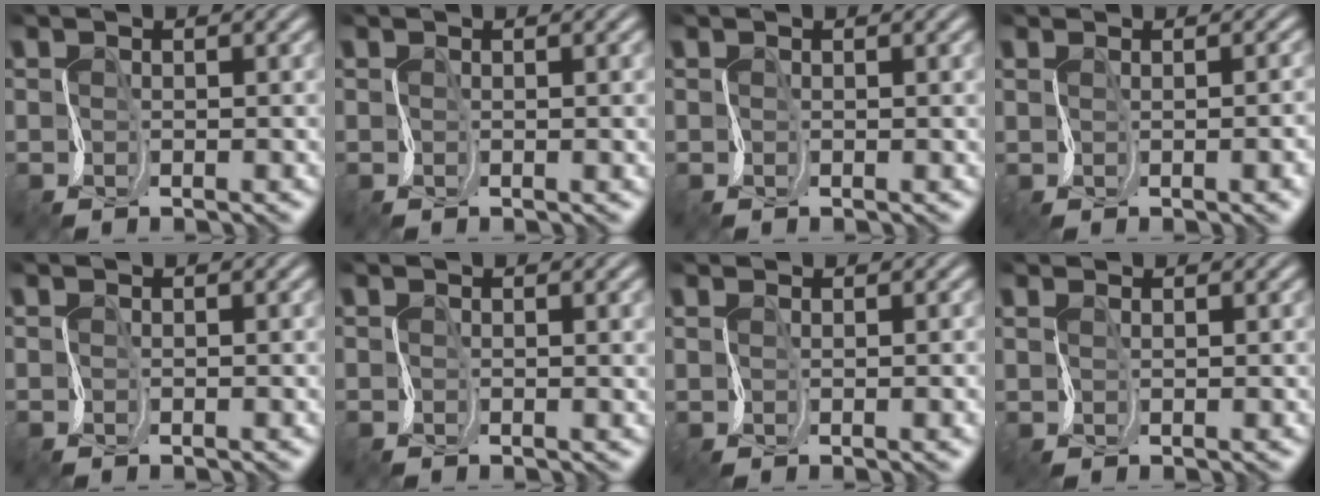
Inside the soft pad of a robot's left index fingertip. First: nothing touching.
{"total": 2.3, "force": [0.7, 0.9, 2.0], "torque": [-0.020, 0.005, -0.001]}
{"total": 1.3, "force": [0.5, 0.5, 1.1], "torque": [-0.009, 0.002, -0.002]}
{"total": 5.1, "force": [-0.4, 2.4, 4.5], "torque": [-0.015, 0.011, -0.002]}
{"total": 0.0}
{"total": 2.0, "force": [0.9, 0.6, 1.7], "torque": [-0.028, 0.006, 0.006]}
{"total": 2.6, "force": [0.3, 1.1, 2.3], "torque": [-0.016, 0.005, 0.009]}
{"total": 1.1, "force": [1.0, 0.2, 0.4], "torque": [-0.010, 0.003, 0.019]}